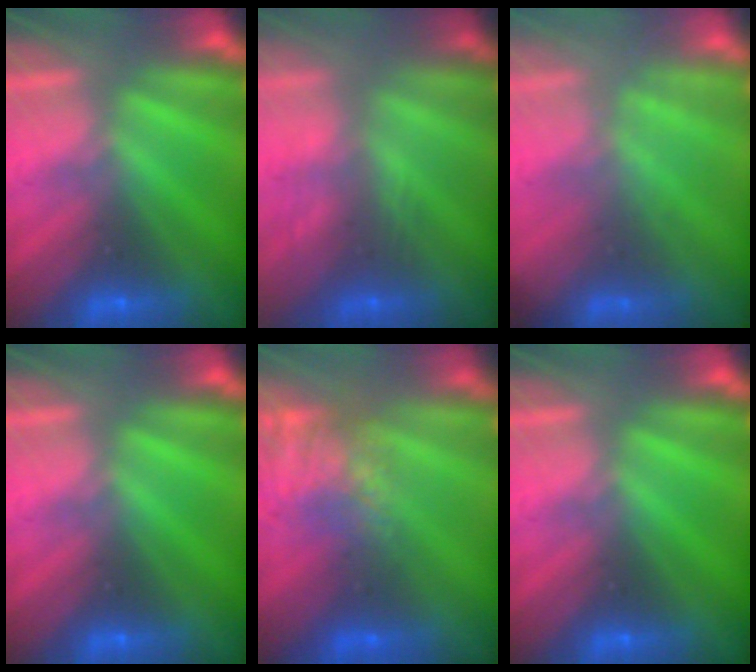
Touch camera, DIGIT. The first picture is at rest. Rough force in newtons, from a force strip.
{"total": 2.9}
{"total": 2.7}
{"total": 0.0}
{"total": 10.0}
{"total": 0.0}